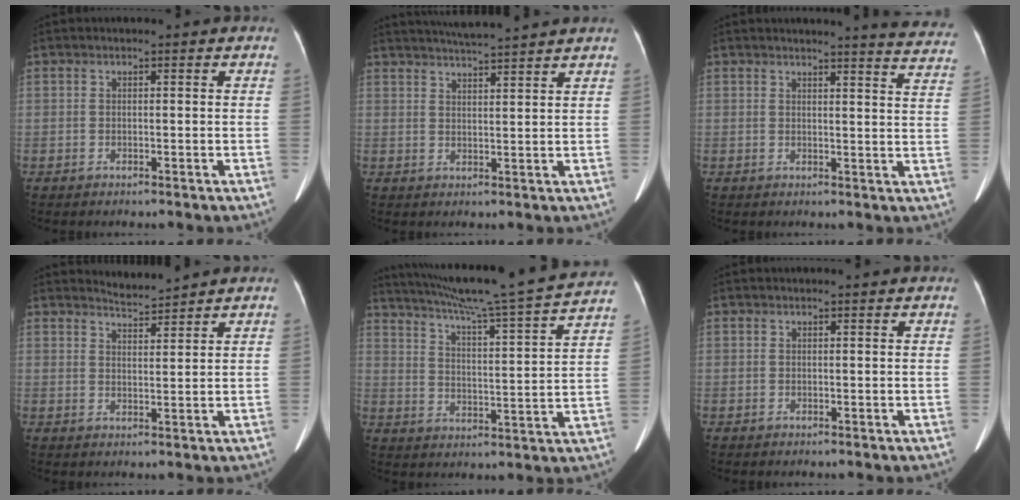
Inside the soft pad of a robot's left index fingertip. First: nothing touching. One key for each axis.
{"total": 7.8, "fx": 7.2, "fy": -1.1, "fz": 2.8, "tx": -0.053, "ty": 0.015, "tz": 0.109}
{"total": 11.5, "fx": 11.2, "fy": -0.2, "fz": 2.5, "tx": -0.014, "ty": -0.079, "tz": 0.095}
{"total": 2.9, "fx": 2.7, "fy": -0.7, "fz": -0.4, "tx": 0.001, "ty": -0.006, "tz": 0.057}
{"total": 23.5, "fx": 20.8, "fy": -1.3, "fz": 10.9, "tx": -0.185, "ty": -0.029, "tz": 0.285}
{"total": 0.9, "fx": 0.8, "fy": -0.1, "fz": 0.3, "tx": -0.009, "ty": 0.004, "tz": 0.014}